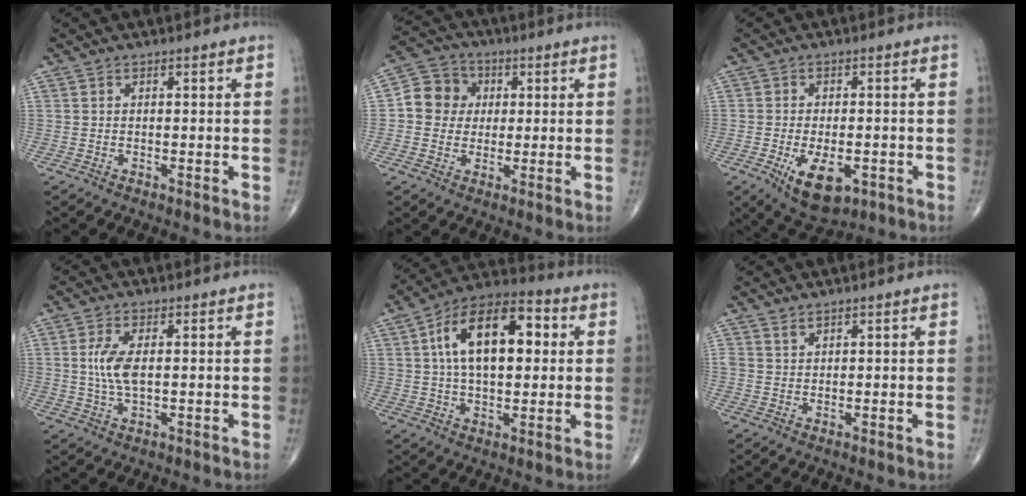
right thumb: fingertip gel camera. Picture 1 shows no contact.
{"total": 8.2, "force": [0.8, 7.6, 3.0], "torque": [-0.023, 0.012, 0.002]}
{"total": 9.6, "force": [-3.5, 4.8, 7.5], "torque": [-0.114, -0.002, -0.045]}
{"total": 5.8, "force": [0.6, 2.4, 5.2], "torque": [-0.118, -0.003, 0.013]}
{"total": 17.8, "force": [3.6, 9.4, 14.6], "torque": [-0.224, 0.023, 0.051]}
{"total": 1.1, "force": [1.0, 0.4, 0.3], "torque": [0.001, -0.007, 0.020]}